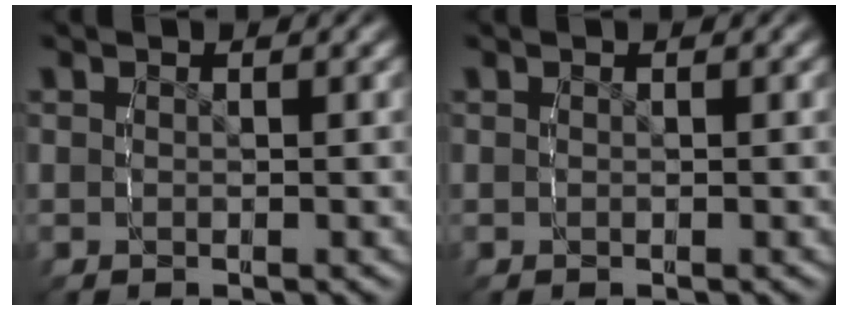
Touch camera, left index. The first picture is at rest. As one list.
[{"total": 0.0}]